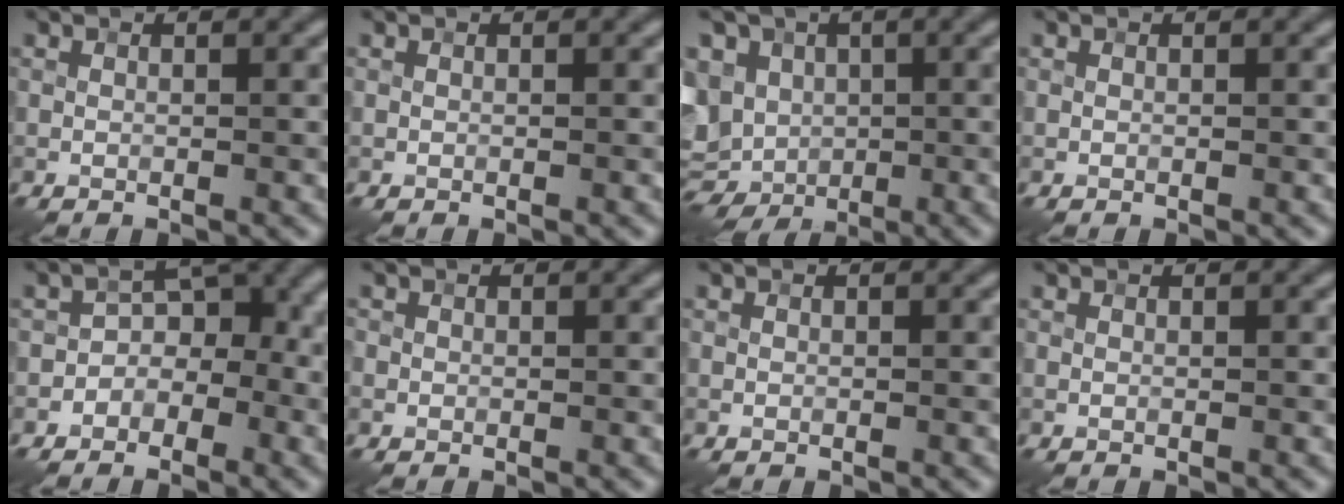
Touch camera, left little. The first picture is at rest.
{"total": 0.0}
{"total": 10.0, "force": [-2.3, 8.4, 4.9], "torque": [-0.080, 0.004, -0.060]}
{"total": 0.0}
{"total": 3.6, "force": [-1.6, 2.6, 1.9], "torque": [-0.016, 0.003, -0.037]}
{"total": 0.6, "force": [0.0, 0.6, 0.0], "torque": [0.008, -0.004, -0.003]}
{"total": 0.6, "force": [-0.1, 0.5, -0.1], "torque": [0.008, -0.004, -0.003]}
{"total": 0.0}